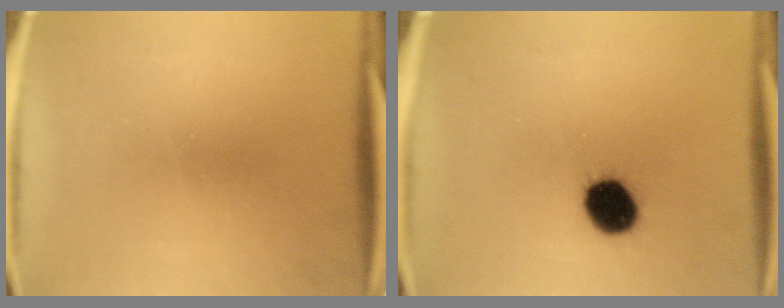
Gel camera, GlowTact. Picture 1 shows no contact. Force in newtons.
{"total": 10.1}